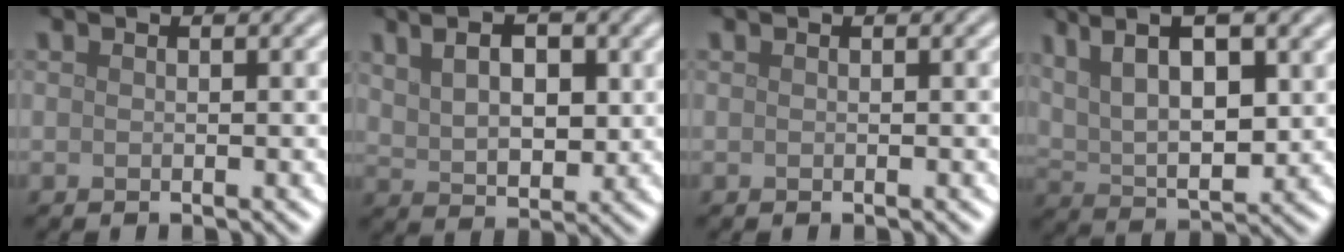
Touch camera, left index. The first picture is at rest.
{"total": 7.2, "force": [2.7, 4.1, 5.3], "torque": [-0.077, 0.021, 0.035]}
{"total": 0.0}
{"total": 9.7, "force": [4.8, 3.6, 7.6], "torque": [-0.129, 0.010, 0.070]}